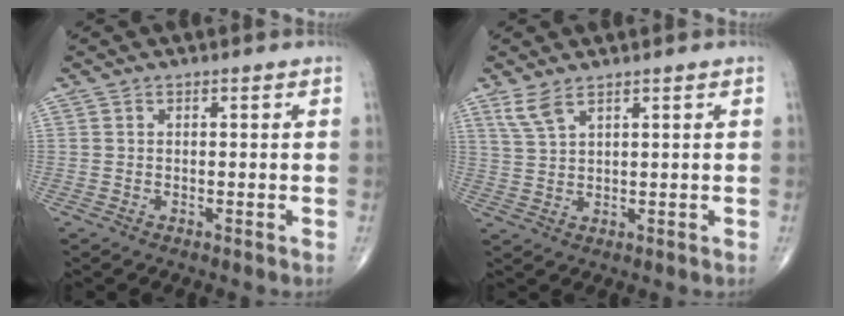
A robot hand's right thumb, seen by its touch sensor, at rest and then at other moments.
{"total": 3.8, "force": [2.7, 1.0, 2.5], "torque": [-0.059, -0.006, 0.064]}